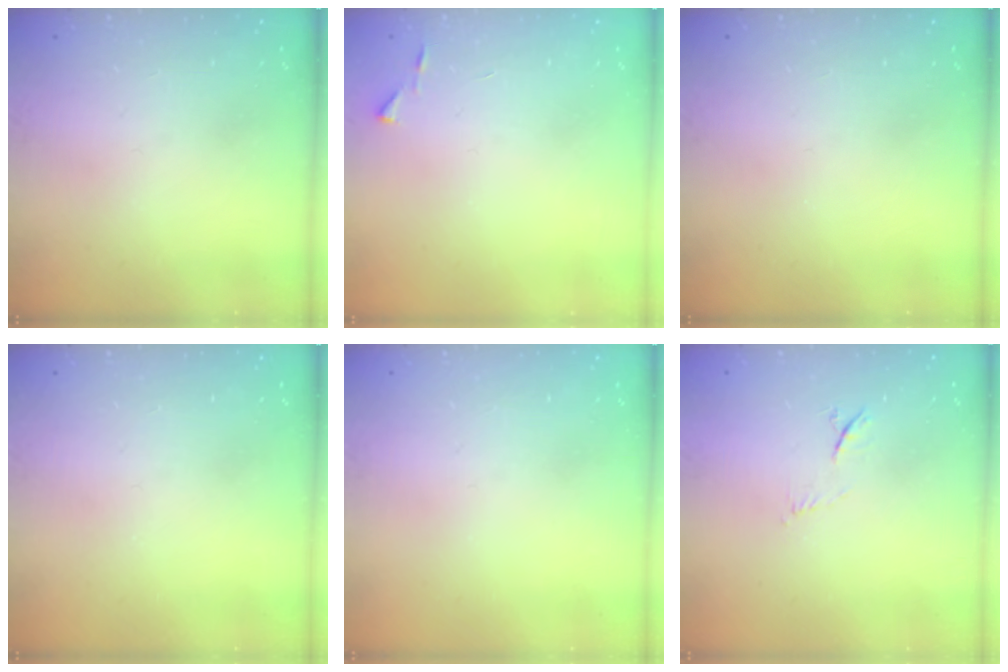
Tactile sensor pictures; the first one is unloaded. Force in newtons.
{"total": 3.1, "press": 3.1, "slide": 0.3}
{"total": 0.0}
{"total": 0.0}
{"total": 0.0}
{"total": 4.7, "press": 4.6, "slide": 1.2}